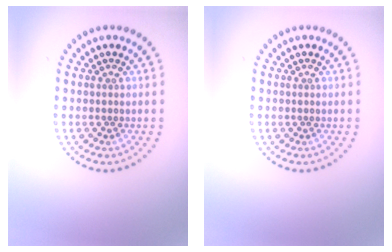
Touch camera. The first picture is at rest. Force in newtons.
{"total": 0.0}